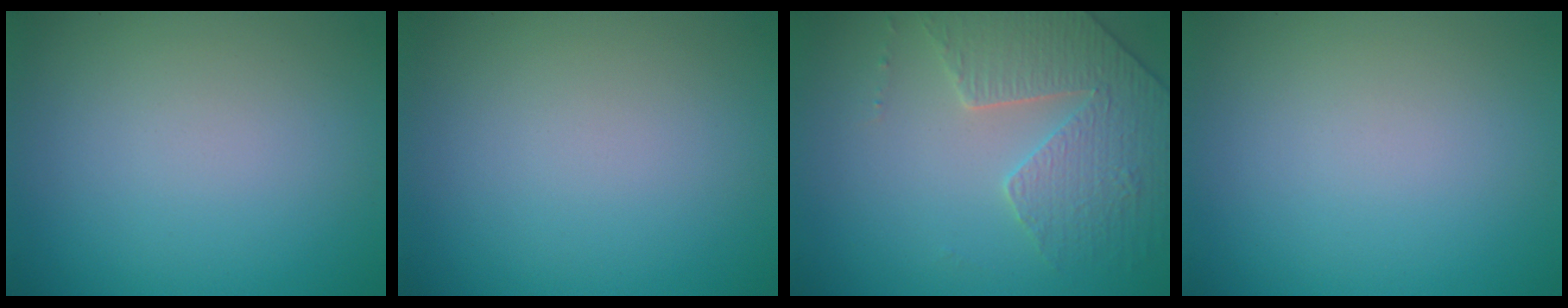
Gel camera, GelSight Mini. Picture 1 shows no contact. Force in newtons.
{"total": 0.0}
{"total": 3.4, "press": 3.3, "slide": 1.0}
{"total": 0.0}